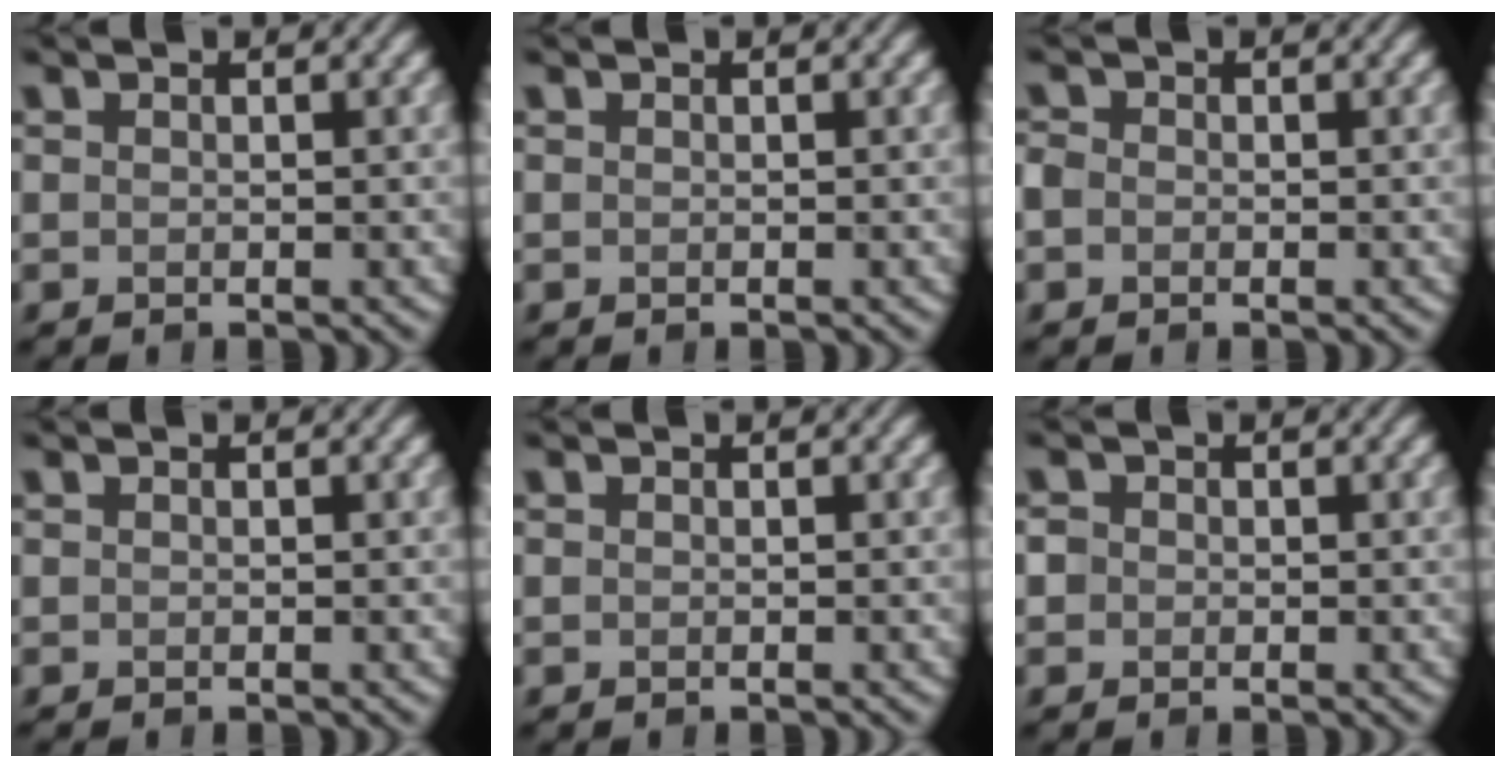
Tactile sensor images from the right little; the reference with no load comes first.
{"total": 0.0}
{"total": 1.3, "force": [-0.4, 1.2, 0.5], "torque": [-0.009, 0.000, -0.010]}
{"total": 0.0}
{"total": 0.0}
{"total": 1.1, "force": [0.1, 1.1, 0.3], "torque": [-0.002, 0.004, -0.008]}